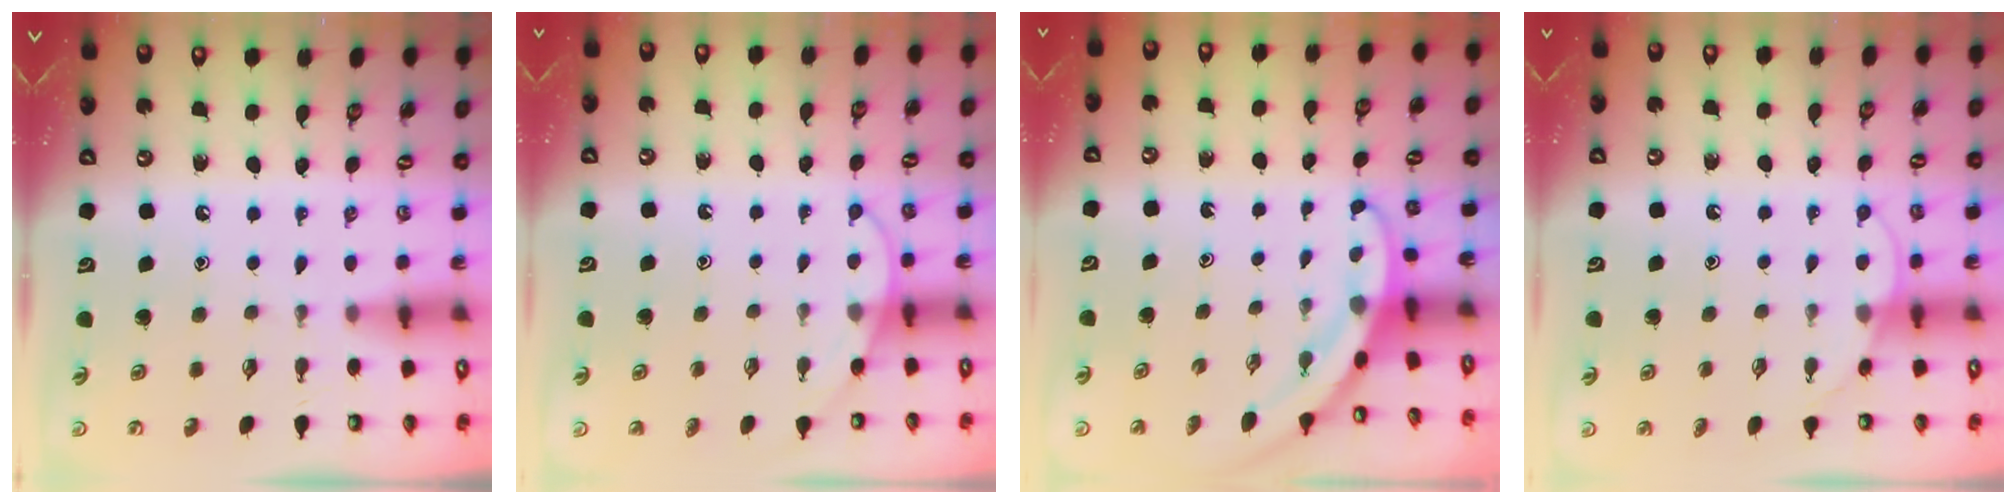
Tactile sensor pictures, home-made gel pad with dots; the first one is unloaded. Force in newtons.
{"total": 7.2, "press": 7.1, "slide": 0.7}
{"total": 3.1, "press": 3.1, "slide": 0.1}
{"total": 5.6, "press": 5.6, "slide": 0.4}